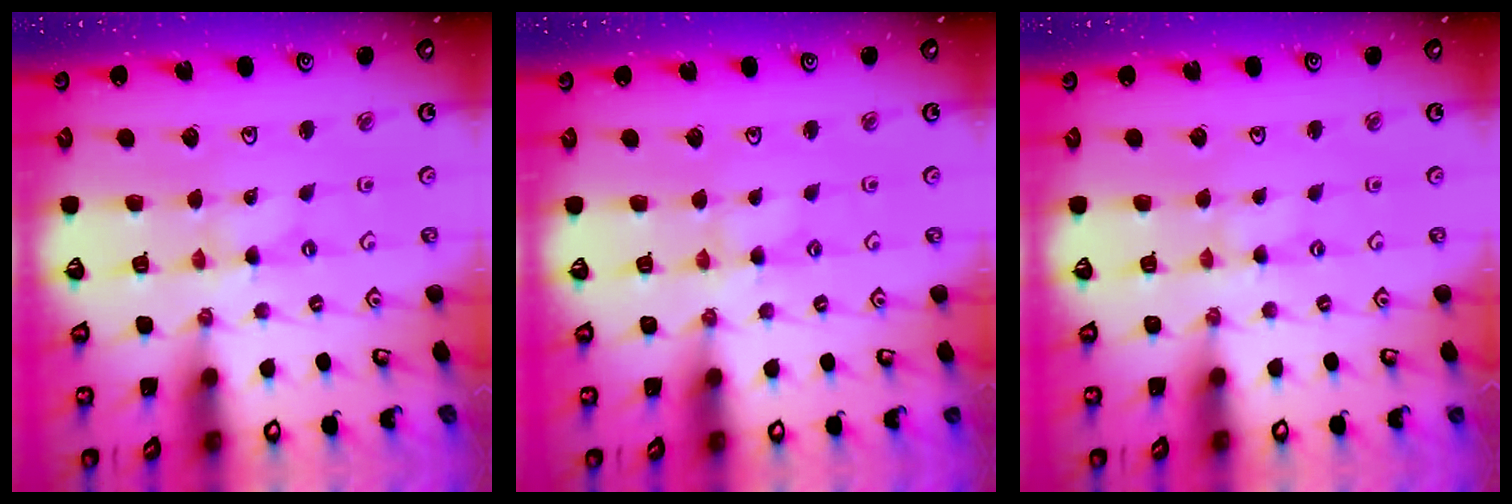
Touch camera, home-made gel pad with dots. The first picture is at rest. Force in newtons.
{"total": 1.6, "press": 1.6, "slide": 0.3}
{"total": 0.0}